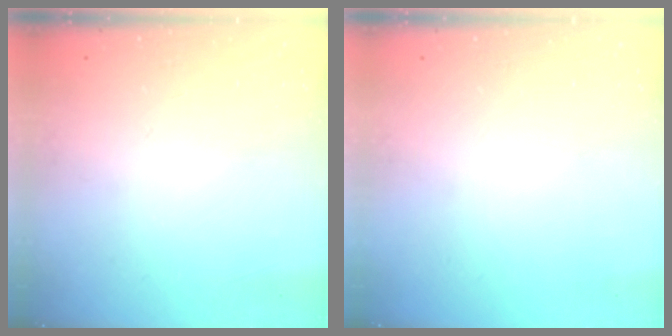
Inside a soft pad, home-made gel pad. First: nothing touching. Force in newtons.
{"total": 0.0}